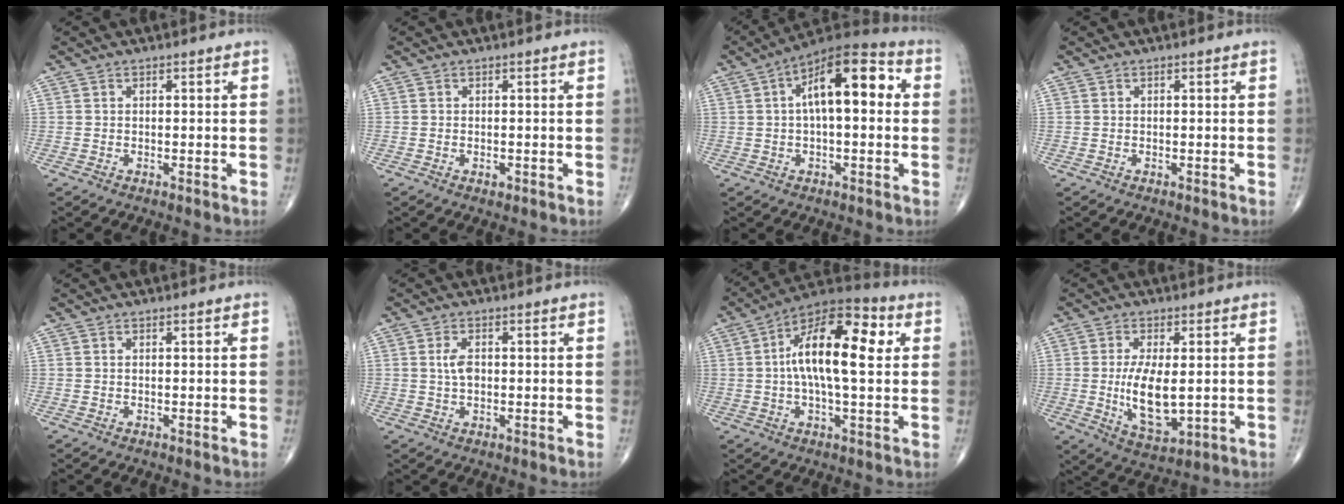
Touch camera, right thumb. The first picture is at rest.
{"total": 0.9, "force": [-0.4, 0.6, 0.6], "torque": [-0.009, -0.001, -0.004]}
{"total": 15.1, "force": [2.7, 6.5, 13.4], "torque": [-0.194, 0.035, 0.031]}
{"total": 0.0}
{"total": 0.0}
{"total": 3.2, "force": [0.3, 1.8, 2.6], "torque": [-0.048, 0.001, 0.004]}
{"total": 17.2, "force": [2.8, 6.9, 15.5], "torque": [-0.245, 0.027, 0.034]}
{"total": 10.3, "force": [-0.3, 4.6, 9.2], "torque": [-0.162, -0.022, 0.007]}